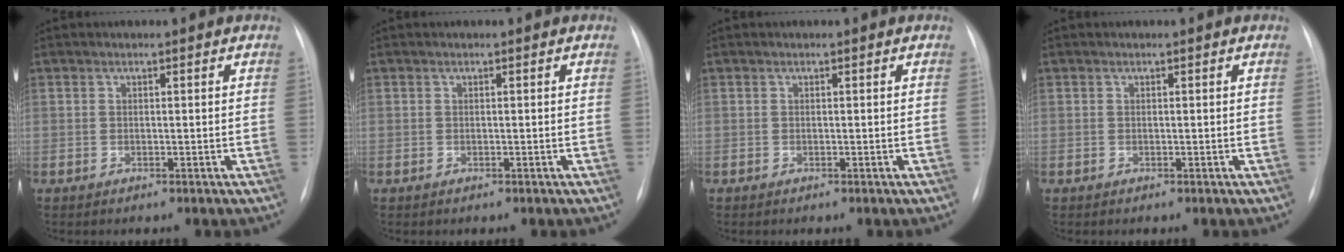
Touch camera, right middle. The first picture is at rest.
{"total": 0.0}
{"total": 0.0}
{"total": 0.0}